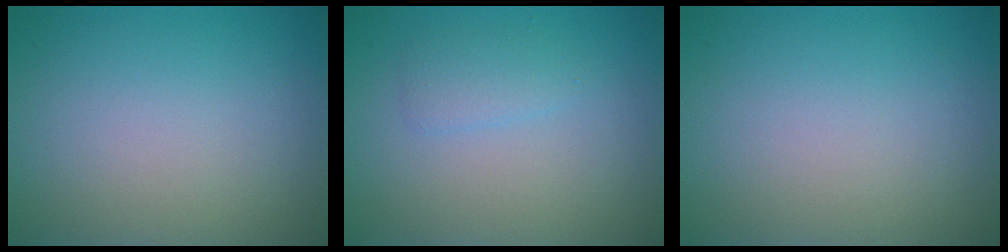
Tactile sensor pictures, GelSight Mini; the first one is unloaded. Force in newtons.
{"total": 1.4, "press": 1.4, "slide": 0.2}
{"total": 0.0}